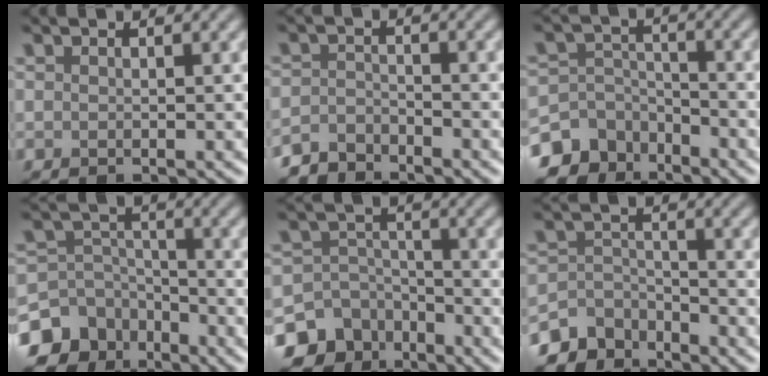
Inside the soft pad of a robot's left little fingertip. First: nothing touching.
{"total": 2.8, "force": [-2.7, 0.8, 0.2], "torque": [0.000, 0.001, -0.059]}
{"total": 8.0, "force": [-5.9, 5.2, 1.4], "torque": [-0.014, -0.011, -0.108]}
{"total": 10.6, "force": [-6.9, 7.7, 2.5], "torque": [-0.050, -0.025, -0.127]}
{"total": 10.4, "force": [-6.9, 7.6, 1.9], "torque": [-0.027, -0.028, -0.128]}
{"total": 5.5, "force": [-4.8, 2.6, 0.4], "torque": [0.004, -0.006, -0.086]}